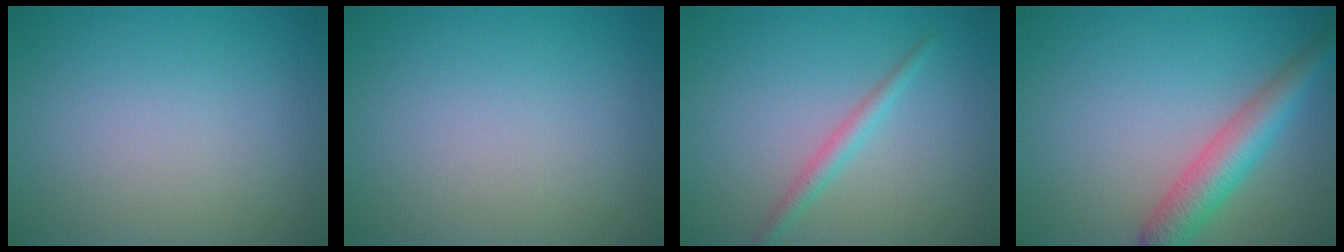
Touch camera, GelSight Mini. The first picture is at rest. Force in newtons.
{"total": 0.0}
{"total": 1.7, "press": 1.7, "slide": 0.1}
{"total": 4.7, "press": 4.7, "slide": 0.1}